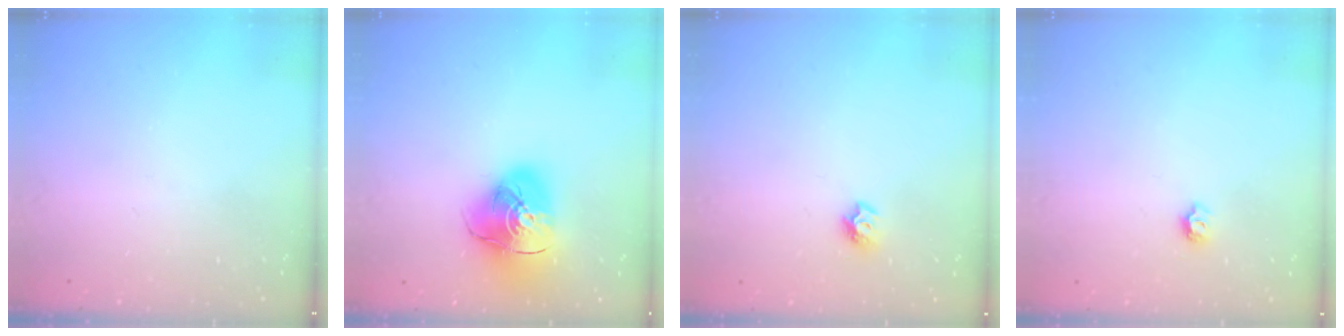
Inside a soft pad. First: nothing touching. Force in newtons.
{"total": 16.0, "press": 15.8, "slide": 2.1}
{"total": 7.0, "press": 7.0, "slide": 0.7}
{"total": 5.5, "press": 5.5, "slide": 0.5}